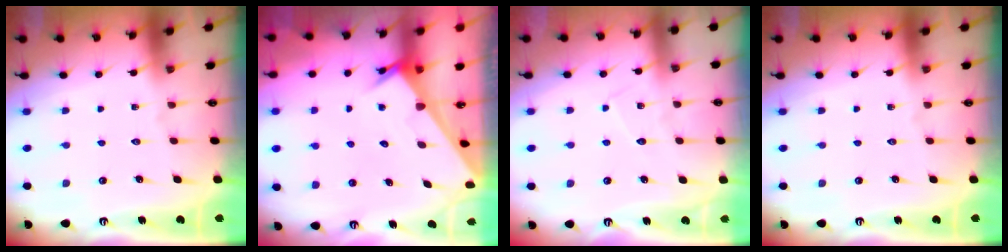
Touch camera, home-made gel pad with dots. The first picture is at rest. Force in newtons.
{"total": 2.3, "press": 2.3, "slide": 0.1}
{"total": 4.2, "press": 4.2, "slide": 0.5}
{"total": 0.0}